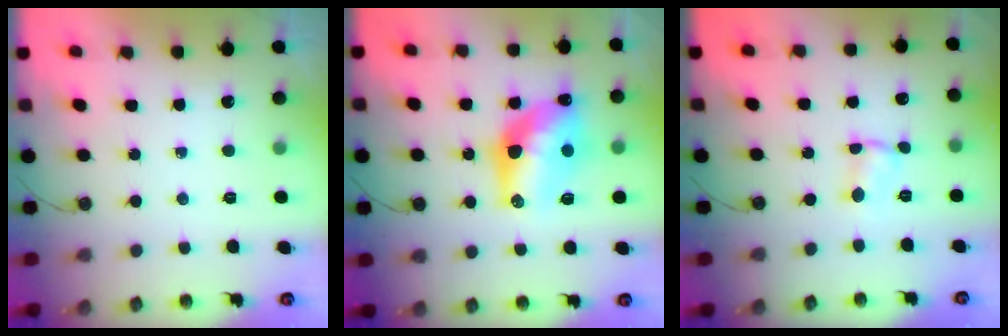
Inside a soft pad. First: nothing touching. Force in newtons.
{"total": 14.3, "press": 14.3, "slide": 0.8}
{"total": 1.8, "press": 1.8, "slide": 0.3}